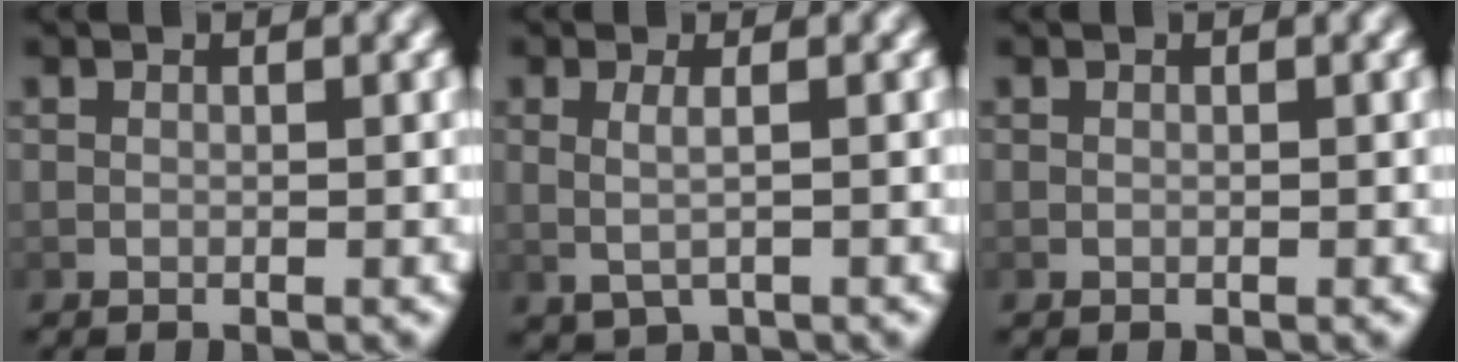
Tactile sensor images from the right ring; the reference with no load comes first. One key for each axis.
{"total": 2.0, "fx": 0.1, "fy": 1.0, "fz": 1.8, "tx": -0.042, "ty": -0.010, "tz": 0.014}
{"total": 0.0}